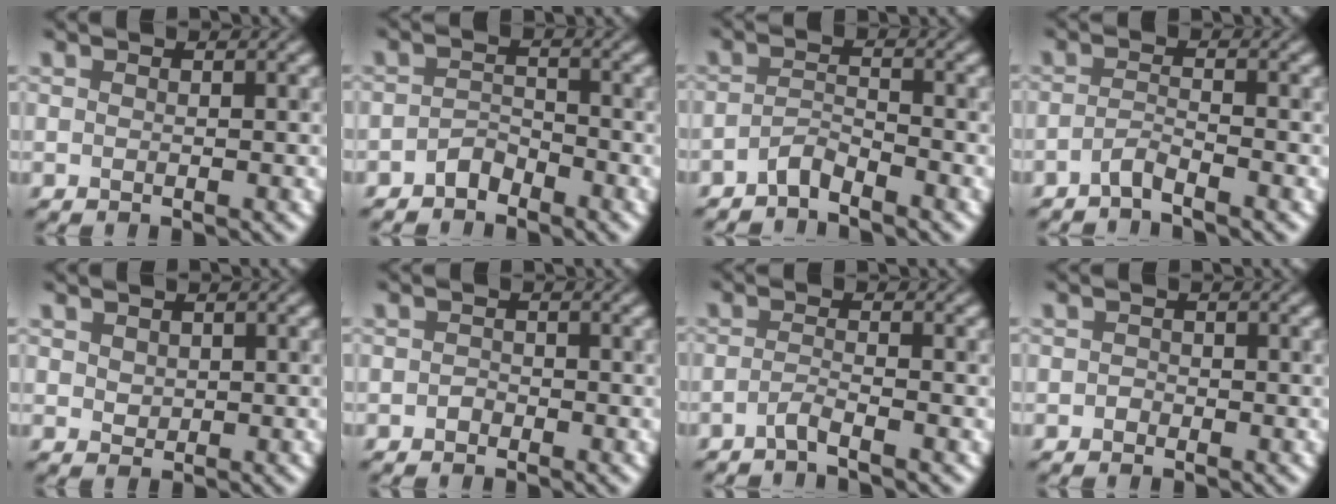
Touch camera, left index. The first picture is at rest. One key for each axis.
{"total": 1.6, "fx": -1.4, "fy": 0.6, "fz": 0.4, "tx": -0.005, "ty": 0.013, "tz": -0.029}
{"total": 1.9, "fx": -1.8, "fy": 0.2, "fz": 0.5, "tx": -0.012, "ty": 0.011, "tz": -0.040}
{"total": 1.5, "fx": -1.4, "fy": 0.0, "fz": 0.7, "tx": -0.014, "ty": 0.004, "tz": -0.034}
{"total": 1.1, "fx": 0.4, "fy": 0.9, "fz": 0.3, "tx": -0.003, "ty": 0.002, "tz": 0.011}
{"total": 0.6, "fx": -0.4, "fy": 0.4, "fz": 0.1, "tx": -0.002, "ty": 0.004, "tz": -0.008}
{"total": 1.4, "fx": -1.1, "fy": 0.1, "fz": 0.9, "tx": -0.015, "ty": 0.005, "tz": -0.029}
{"total": 0.5, "fx": -0.3, "fy": 0.4, "fz": 0.0, "tx": 0.001, "ty": 0.004, "tz": -0.006}